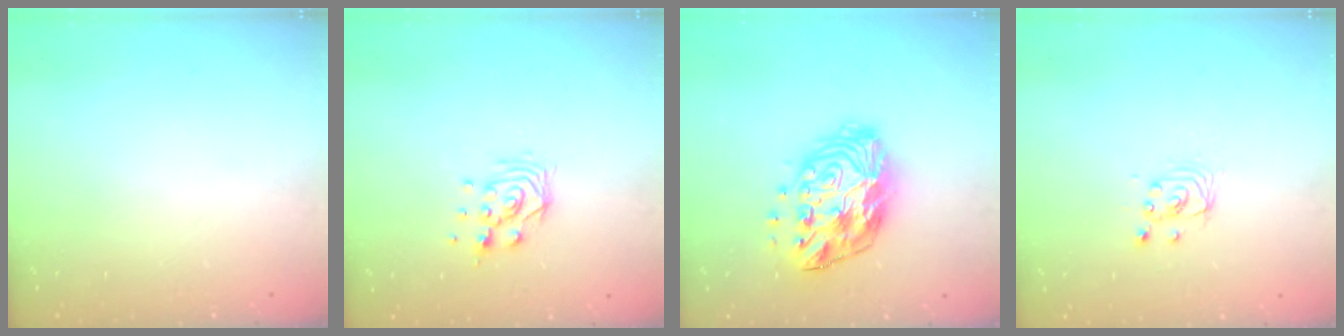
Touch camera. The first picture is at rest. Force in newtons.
{"total": 8.6, "press": 8.5, "slide": 0.9}
{"total": 15.1, "press": 15.1, "slide": 0.7}
{"total": 2.9, "press": 2.9, "slide": 0.1}